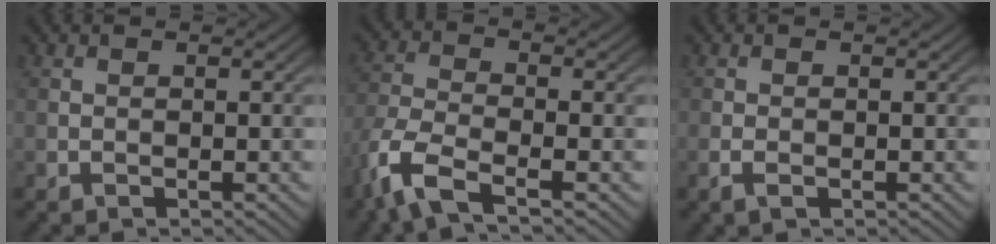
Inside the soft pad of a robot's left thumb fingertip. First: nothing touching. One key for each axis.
{"total": 6.6, "fx": -4.3, "fy": 1.8, "fz": 4.7, "tx": -0.111, "ty": -0.009, "tz": -0.103}
{"total": 1.3, "fx": -0.6, "fy": 0.6, "fz": 1.0, "tx": -0.025, "ty": -0.001, "tz": -0.012}